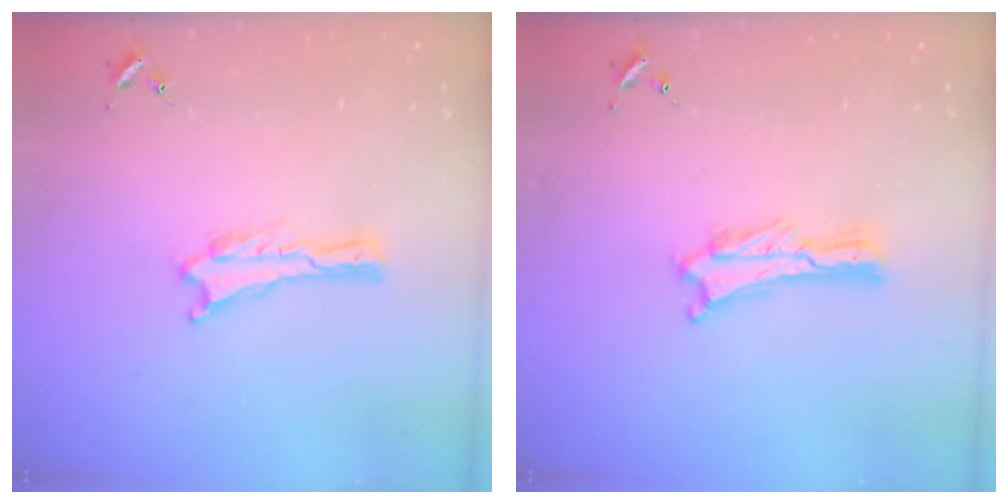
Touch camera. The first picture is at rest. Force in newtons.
{"total": 0.8, "press": 0.7, "slide": 0.2}